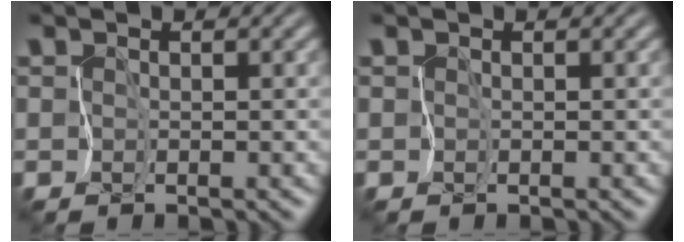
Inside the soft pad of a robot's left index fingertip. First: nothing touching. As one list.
[{"total": 0.0}]